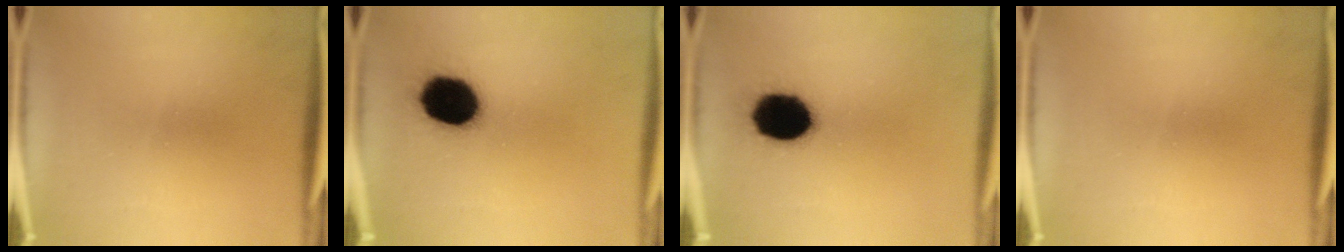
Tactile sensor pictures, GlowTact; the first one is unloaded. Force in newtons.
{"total": 17.4}
{"total": 17.9}
{"total": 0.0}